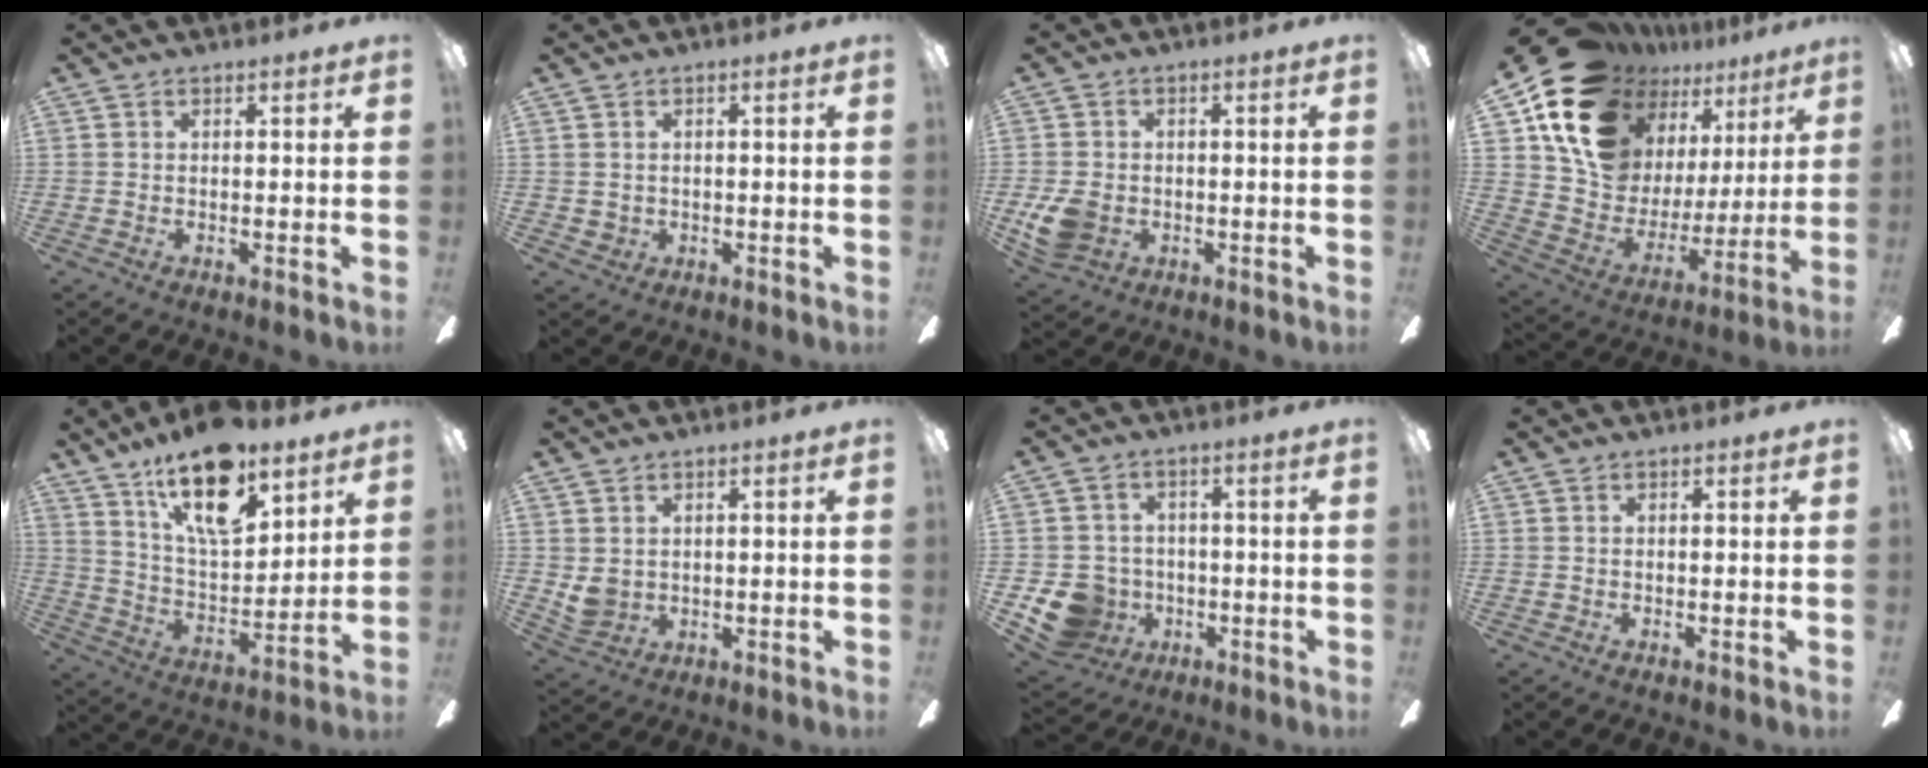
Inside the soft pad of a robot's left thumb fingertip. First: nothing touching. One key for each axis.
{"total": 1.8, "fx": 0.4, "fy": 1.7, "fz": 0.3, "tx": -0.008, "ty": 0.002, "tz": 0.007}
{"total": 7.3, "fx": -1.6, "fy": 5.9, "fz": 4.0, "tx": -0.075, "ty": 0.009, "tz": -0.029}
{"total": 19.9, "fx": 13.9, "fy": 12.1, "fz": 7.4, "tx": -0.149, "ty": -0.102, "tz": 0.275}
{"total": 19.9, "fx": 13.2, "fy": 8.3, "fz": 12.4, "tx": -0.209, "ty": -0.068, "tz": 0.226}
{"total": 4.1, "fx": 1.9, "fy": 3.4, "fz": 1.5, "tx": -0.041, "ty": -0.003, "tz": 0.038}
{"total": 9.6, "fx": -3.3, "fy": 8.5, "fz": 2.8, "tx": -0.084, "ty": 0.018, "tz": -0.054}
{"total": 0.0}